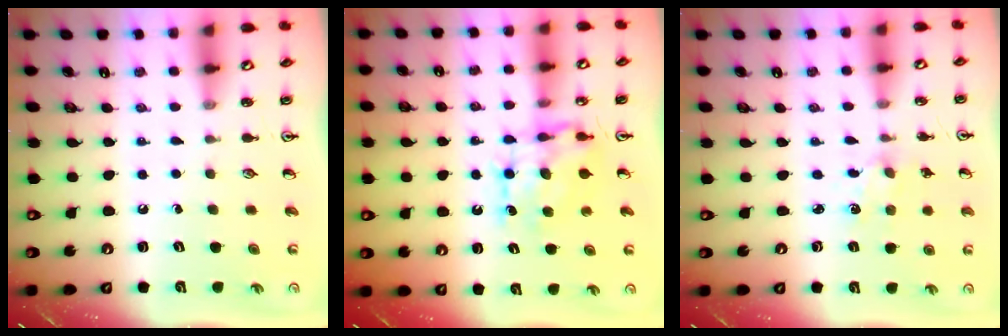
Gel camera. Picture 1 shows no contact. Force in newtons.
{"total": 8.4, "press": 8.4, "slide": 0.5}
{"total": 2.0, "press": 2.0, "slide": 0.3}